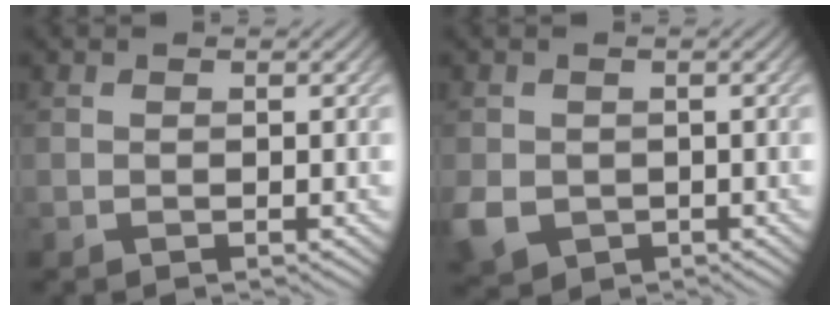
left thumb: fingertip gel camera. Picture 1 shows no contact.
{"total": 4.1, "force": [-1.0, 3.5, 1.9], "torque": [-0.056, -0.016, -0.022]}